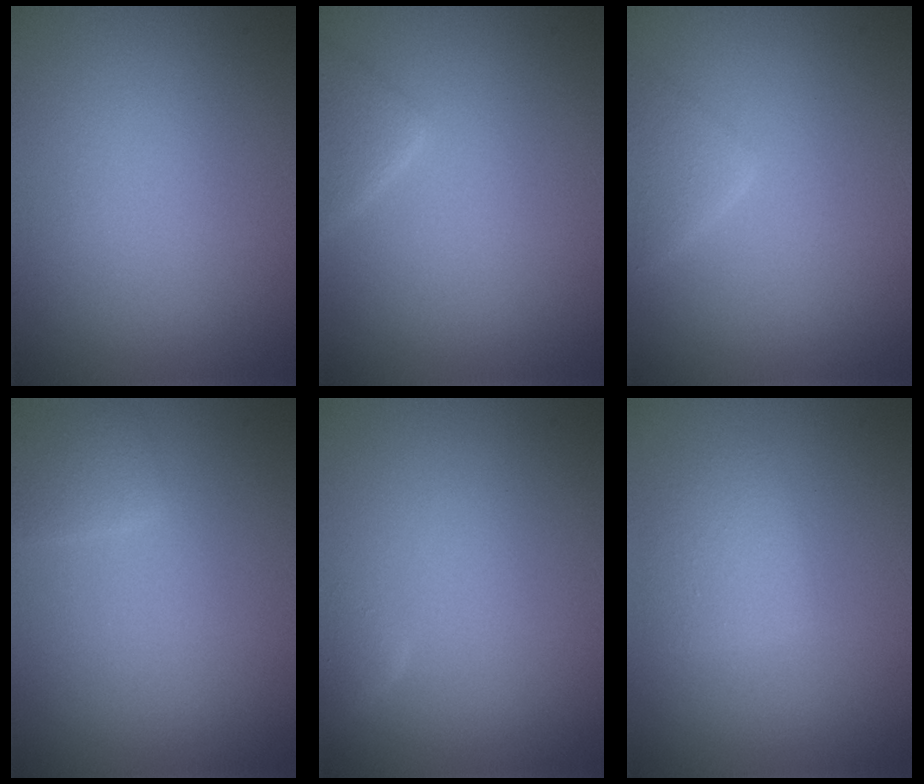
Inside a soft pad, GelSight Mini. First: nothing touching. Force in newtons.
{"total": 1.9, "press": 1.9, "slide": 0.1}
{"total": 2.2, "press": 2.2, "slide": 0.2}
{"total": 1.5, "press": 1.5, "slide": 0.0}
{"total": 1.4, "press": 1.4, "slide": 0.1}
{"total": 2.0, "press": 2.0, "slide": 0.0}